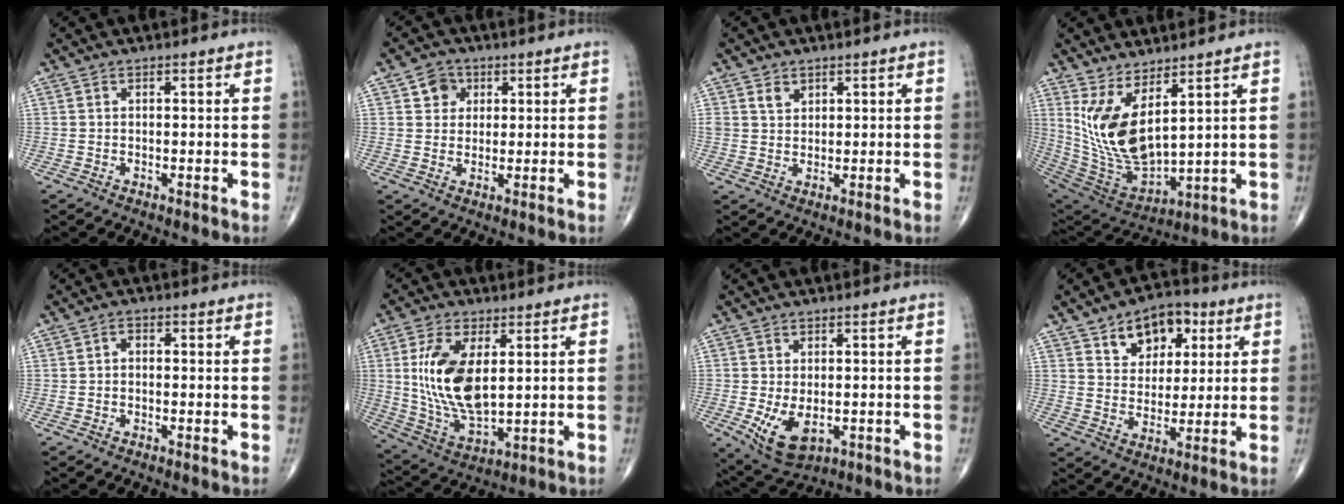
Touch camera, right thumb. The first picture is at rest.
{"total": 4.4, "force": [1.7, 3.8, 1.4], "torque": [-0.002, -0.004, 0.027]}
{"total": 2.6, "force": [1.5, 1.9, 0.9], "torque": [-0.002, -0.011, 0.030]}
{"total": 14.2, "force": [5.7, 5.5, 11.8], "torque": [-0.233, -0.052, 0.139]}
{"total": 1.5, "force": [-0.2, 1.0, 1.1], "torque": [-0.007, 0.009, -0.009]}
{"total": 15.0, "force": [2.7, 7.5, 12.7], "torque": [-0.245, -0.019, 0.063]}
{"total": 7.9, "force": [-1.8, 4.8, 6.1], "torque": [-0.106, -0.013, -0.014]}
{"total": 11.3, "force": [5.3, 7.6, 6.5], "torque": [-0.056, -0.015, 0.083]}